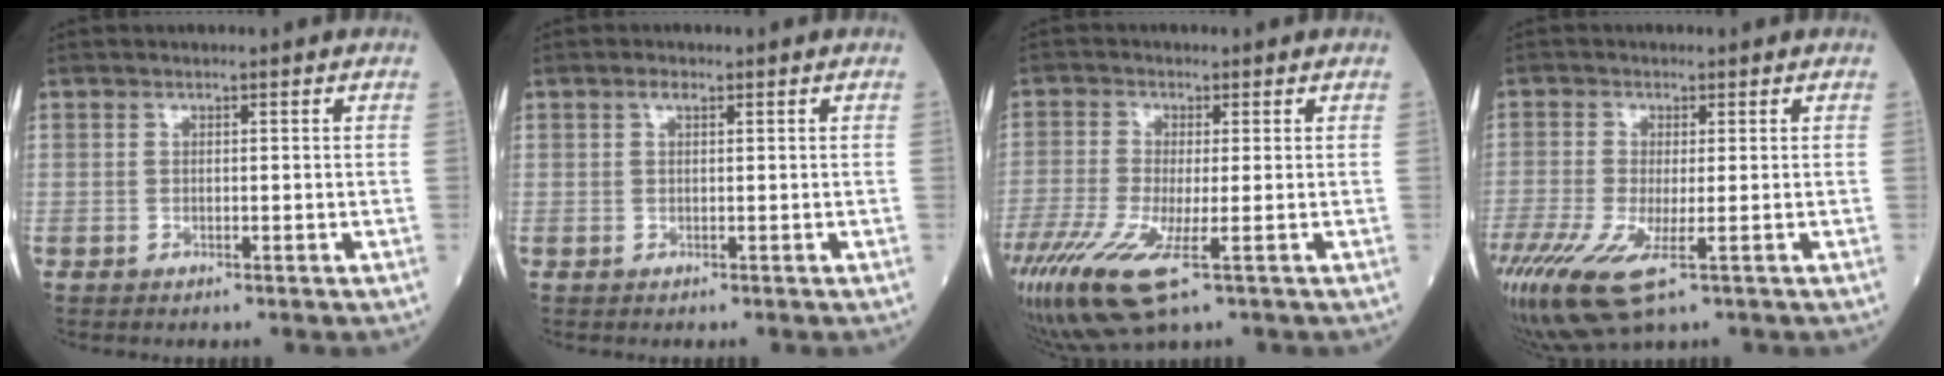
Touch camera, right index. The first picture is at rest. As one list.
[{"total": 0.8, "force": [0.4, 0.3, 0.6], "torque": [-0.013, 0.005, 0.003]}, {"total": 13.2, "force": [-6.5, 3.5, 11.0], "torque": [-0.256, -0.037, -0.110]}, {"total": 14.1, "force": [-7.0, 5.0, 11.2], "torque": [-0.275, -0.037, -0.115]}]